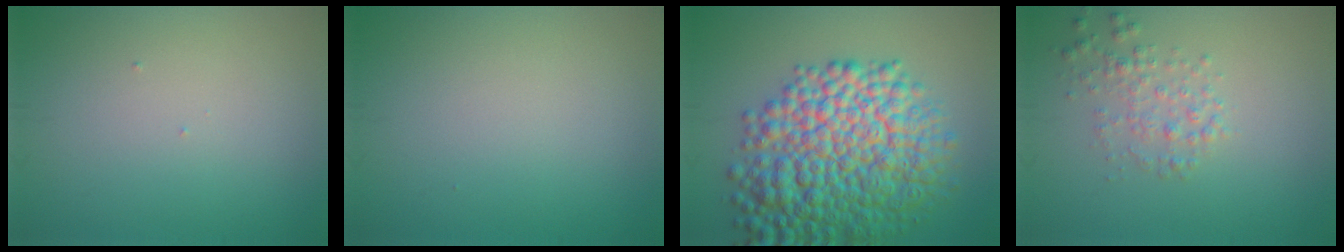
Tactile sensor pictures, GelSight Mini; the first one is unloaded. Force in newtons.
{"total": 0.0}
{"total": 12.2, "press": 12.2, "slide": 0.1}
{"total": 2.1, "press": 2.1, "slide": 0.1}